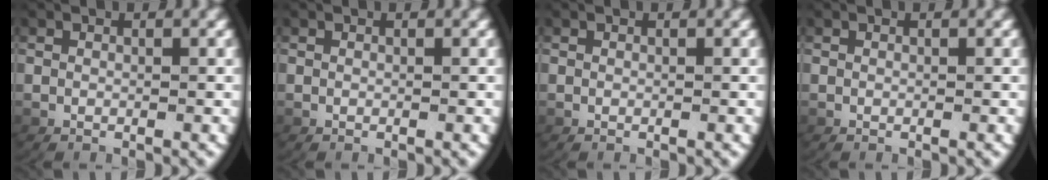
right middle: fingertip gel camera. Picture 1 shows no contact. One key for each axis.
{"total": 0.0}
{"total": 0.0}
{"total": 0.0}